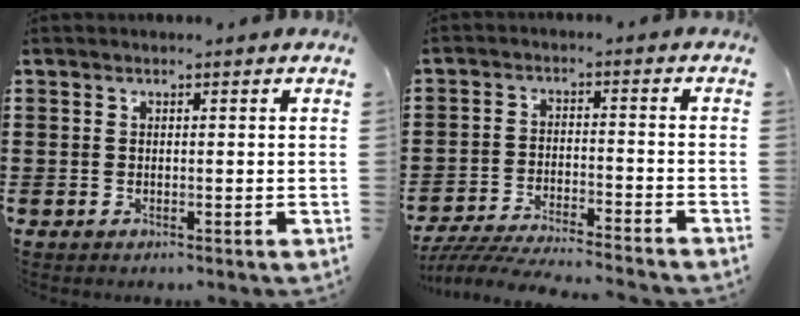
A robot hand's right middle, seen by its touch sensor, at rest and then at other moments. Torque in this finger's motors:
{"motor_torque": [0.22, -0.09, 0.11, 0.14]}